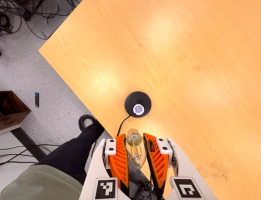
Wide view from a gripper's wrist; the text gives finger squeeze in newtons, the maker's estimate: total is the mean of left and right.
{"total": 22.0, "left": 24.7, "right": 19.4}